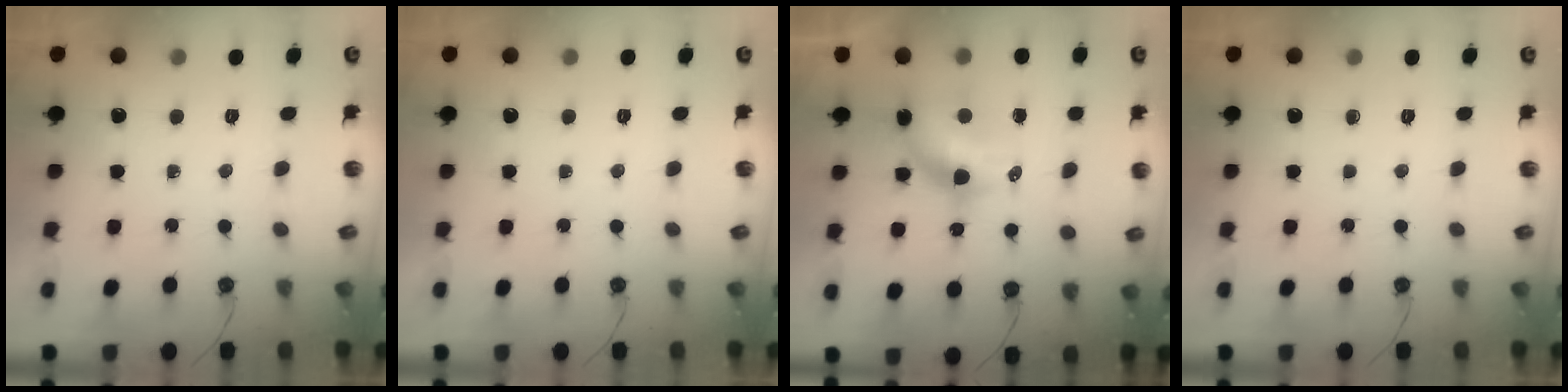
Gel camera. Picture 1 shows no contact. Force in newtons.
{"total": 0.0}
{"total": 8.6, "press": 8.5, "slide": 1.0}
{"total": 0.0}